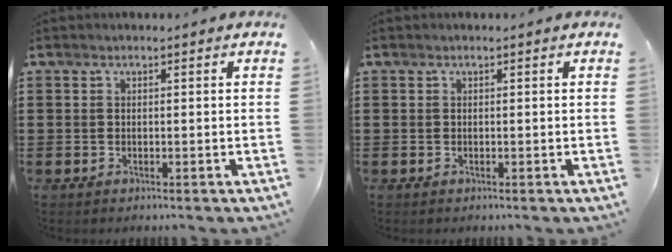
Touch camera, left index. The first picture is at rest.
{"total": 0.0}